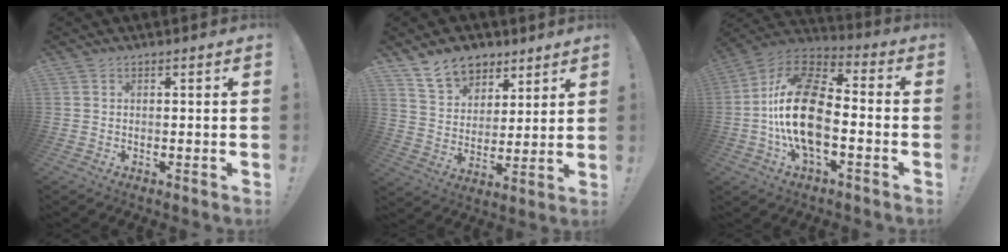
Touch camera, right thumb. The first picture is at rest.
{"total": 12.6, "force": [8.6, 8.3, 4.0], "torque": [-0.068, -0.053, 0.169]}
{"total": 21.5, "force": [-3.7, 11.5, 17.8], "torque": [-0.353, 0.034, -0.059]}